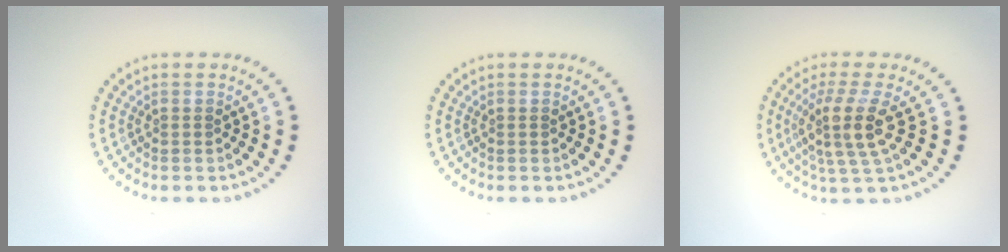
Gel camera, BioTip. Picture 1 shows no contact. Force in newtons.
{"total": 0.0}
{"total": 4.1, "press": 3.2, "slide": 2.6}